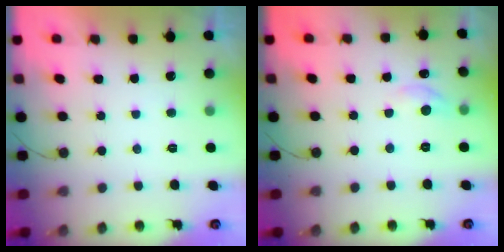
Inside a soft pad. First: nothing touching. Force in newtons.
{"total": 5.3, "press": 5.3, "slide": 0.8}